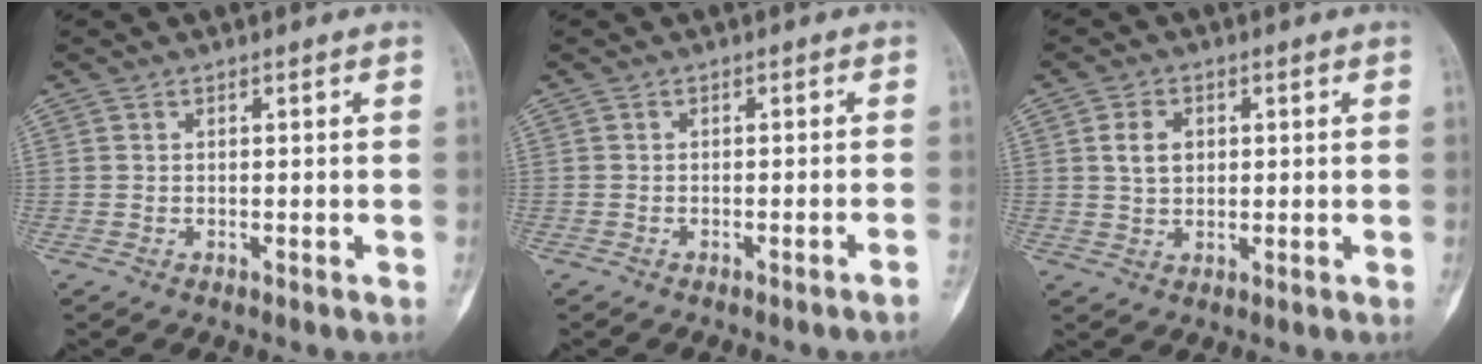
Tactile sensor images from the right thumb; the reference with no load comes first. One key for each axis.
{"total": 1.9, "fx": -1.4, "fy": -0.4, "fz": 1.2, "tx": -0.028, "ty": 0.017, "tz": -0.014}
{"total": 4.5, "fx": 1.0, "fy": 3.3, "fz": 2.9, "tx": -0.038, "ty": -0.001, "tz": 0.017}